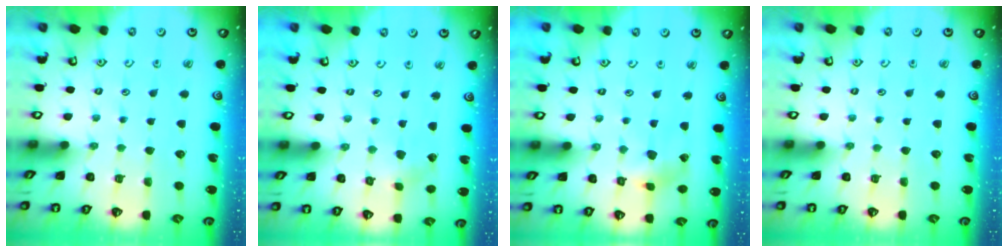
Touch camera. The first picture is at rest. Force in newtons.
{"total": 1.3, "press": 1.3, "slide": 0.2}
{"total": 6.2, "press": 6.2, "slide": 0.8}
{"total": 0.0}